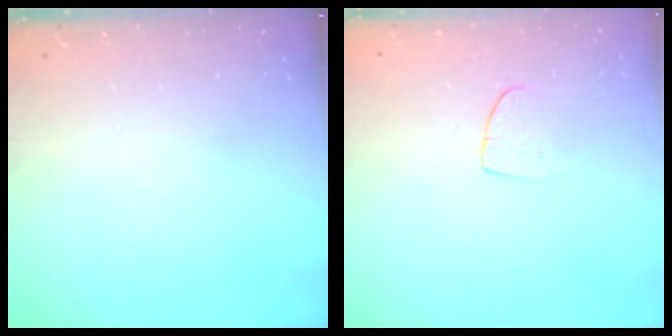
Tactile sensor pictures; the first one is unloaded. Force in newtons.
{"total": 5.8, "press": 5.7, "slide": 0.4}